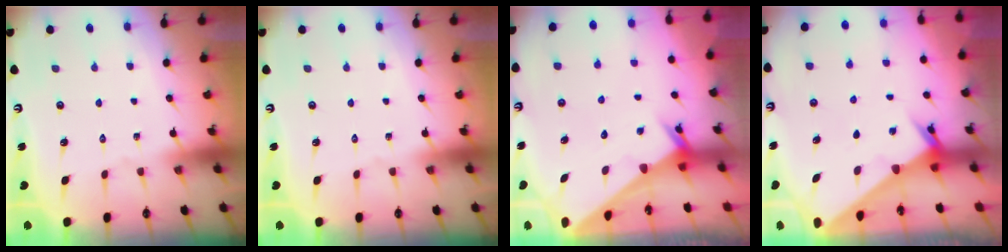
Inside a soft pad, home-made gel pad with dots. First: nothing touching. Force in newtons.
{"total": 0.0}
{"total": 2.0, "press": 2.0, "slide": 0.1}
{"total": 2.5, "press": 2.5, "slide": 0.2}